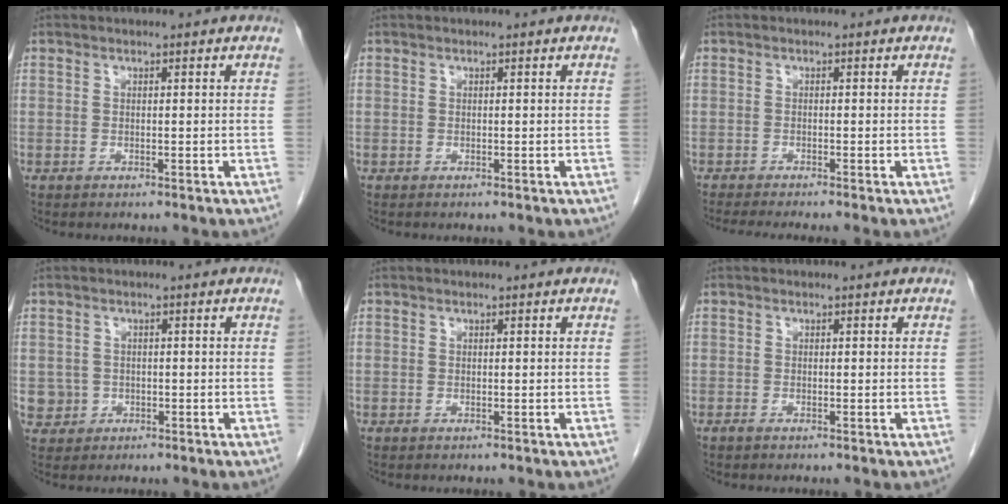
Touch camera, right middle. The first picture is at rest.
{"total": 0.0}
{"total": 4.9, "force": [-4.2, -0.6, 2.5], "torque": [-0.030, -0.013, -0.069]}
{"total": 2.7, "force": [-0.4, 2.6, 0.1], "torque": [0.006, 0.009, -0.001]}
{"total": 0.0}
{"total": 0.5, "force": [-0.5, 0.0, 0.3], "torque": [-0.008, 0.000, -0.009]}